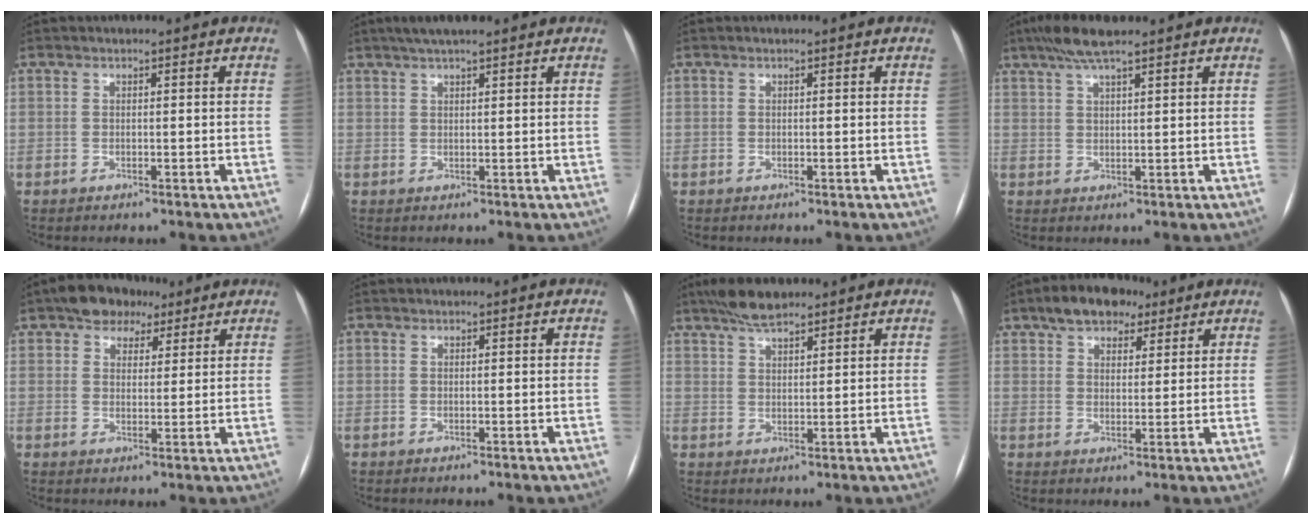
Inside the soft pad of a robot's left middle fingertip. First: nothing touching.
{"total": 5.4, "force": [4.2, 0.8, 3.4], "torque": [-0.054, 0.026, 0.068]}
{"total": 0.0}
{"total": 6.0, "force": [4.6, 0.6, 3.9], "torque": [-0.074, 0.024, 0.082]}
{"total": 6.3, "force": [4.1, 4.1, 2.4], "torque": [-0.033, 0.021, 0.066]}
{"total": 0.0}
{"total": 5.7, "force": [4.6, 1.3, 3.0], "torque": [-0.061, 0.012, 0.084]}
{"total": 8.3, "force": [5.6, 4.4, 4.3], "torque": [-0.064, 0.022, 0.088]}